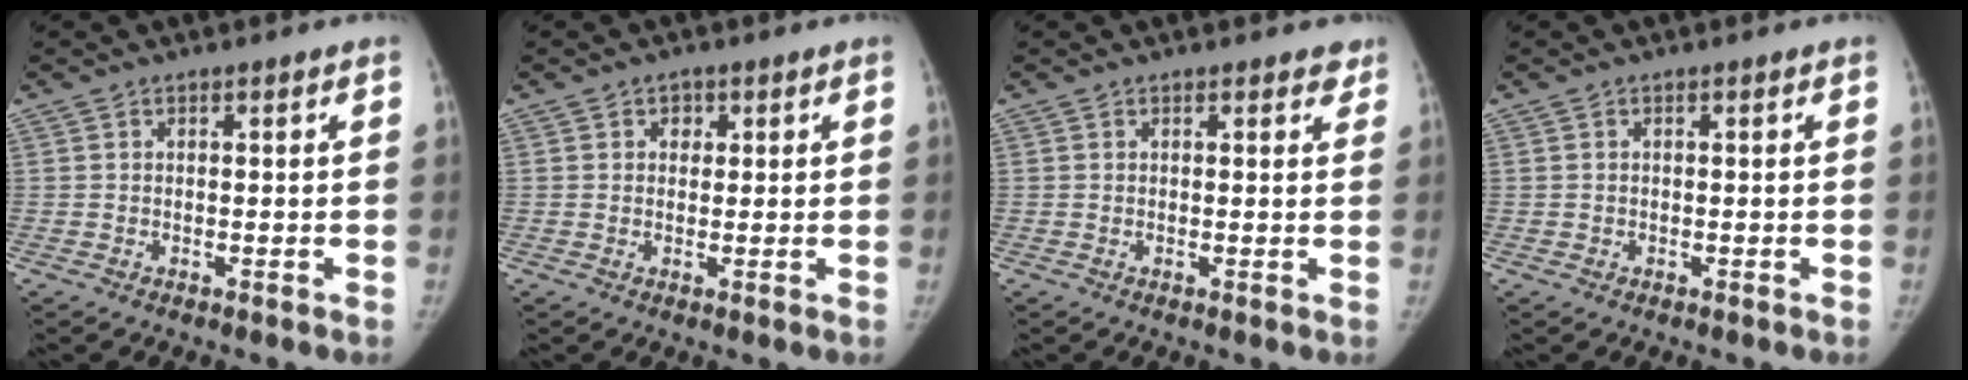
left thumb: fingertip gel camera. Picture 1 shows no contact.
{"total": 2.0, "force": [0.7, 1.7, 0.8], "torque": [0.004, 0.000, 0.006]}
{"total": 1.8, "force": [1.4, 1.0, 0.6], "torque": [0.014, -0.005, 0.007]}
{"total": 0.6, "force": [-0.2, 0.5, 0.0], "torque": [0.003, 0.004, -0.005]}